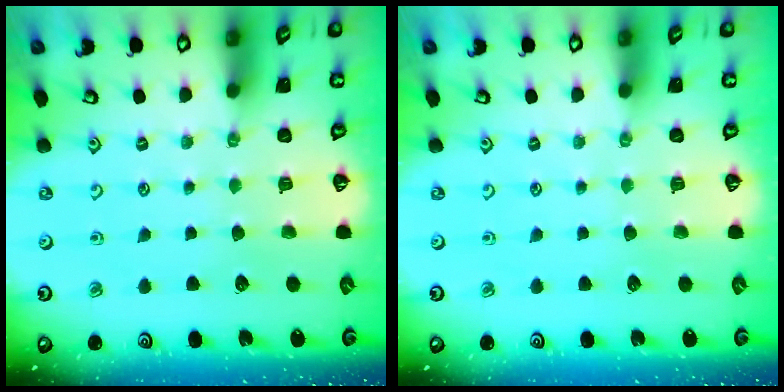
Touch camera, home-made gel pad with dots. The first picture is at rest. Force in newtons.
{"total": 0.0}